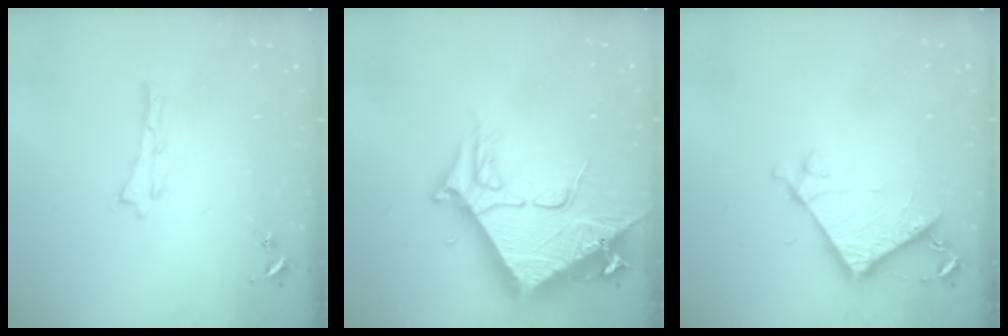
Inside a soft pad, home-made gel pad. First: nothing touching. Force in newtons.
{"total": 11.2, "press": 11.1, "slide": 1.1}
{"total": 7.2, "press": 7.2, "slide": 0.4}